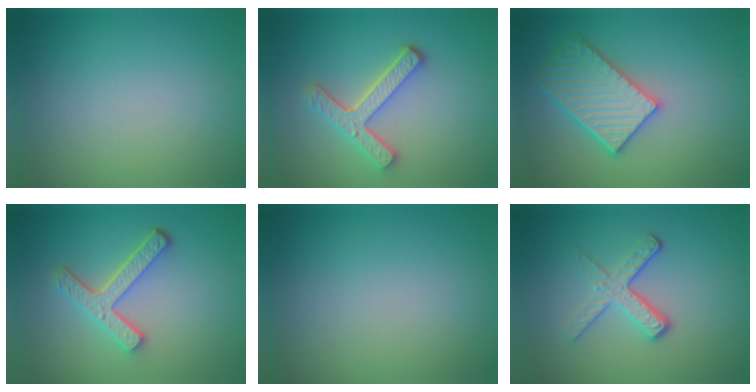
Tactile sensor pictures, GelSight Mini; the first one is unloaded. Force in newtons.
{"total": 4.5, "press": 3.4, "slide": 2.9}
{"total": 4.8, "press": 4.3, "slide": 2.0}
{"total": 4.4, "press": 3.3, "slide": 2.9}
{"total": 0.0}
{"total": 3.6, "press": 2.2, "slide": 2.8}